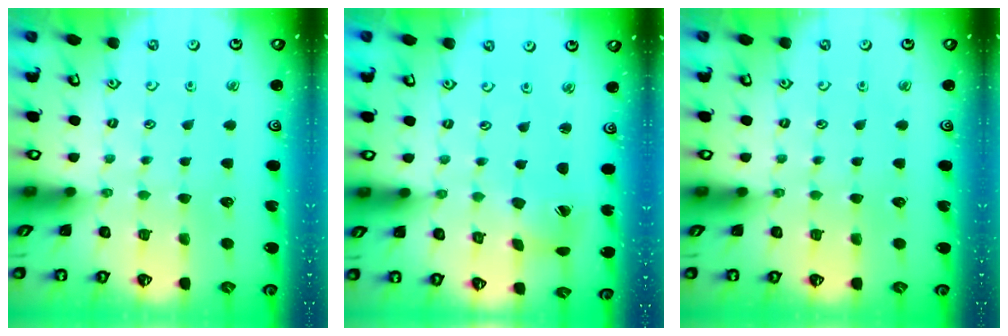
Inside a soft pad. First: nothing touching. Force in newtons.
{"total": 3.0, "press": 3.0, "slide": 0.5}
{"total": 0.0}